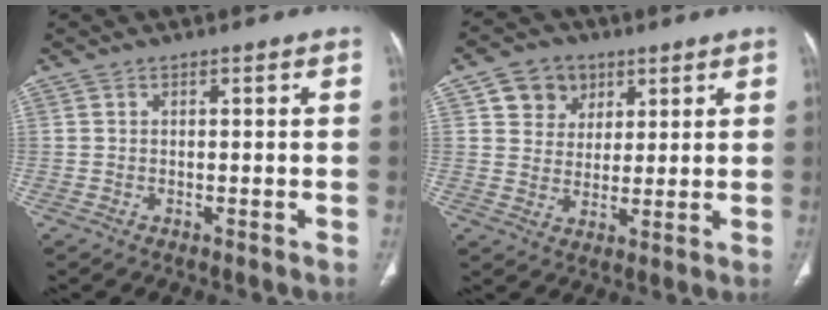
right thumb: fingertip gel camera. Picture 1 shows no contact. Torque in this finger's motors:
{"motor_torque": [-0.19, 1.40, 0.85, 0.26, 0.01]}